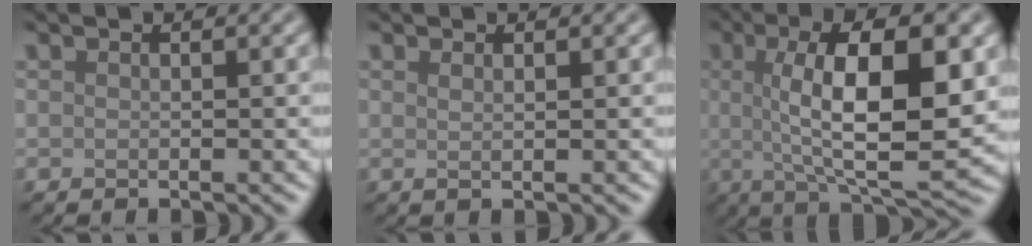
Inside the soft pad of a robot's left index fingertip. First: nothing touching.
{"total": 1.0, "force": [0.5, 0.3, 0.8], "torque": [-0.008, 0.000, 0.003]}
{"total": 11.3, "force": [1.5, 3.4, 10.7], "torque": [-0.153, 0.006, 0.023]}